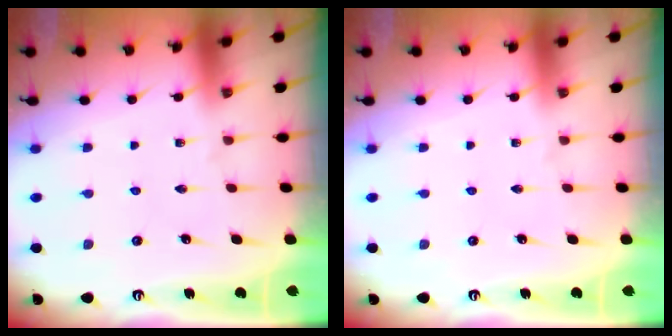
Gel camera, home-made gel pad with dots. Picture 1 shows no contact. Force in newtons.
{"total": 0.0}